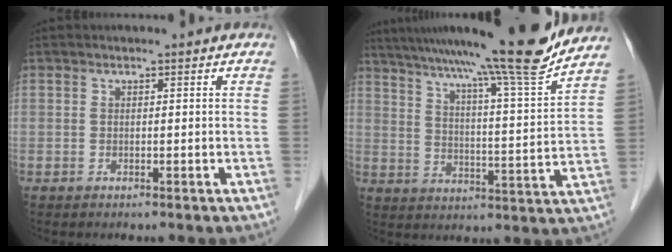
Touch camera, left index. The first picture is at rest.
{"total": 19.5, "force": [16.6, -1.7, 10.0], "torque": [-0.163, -0.022, 0.240]}